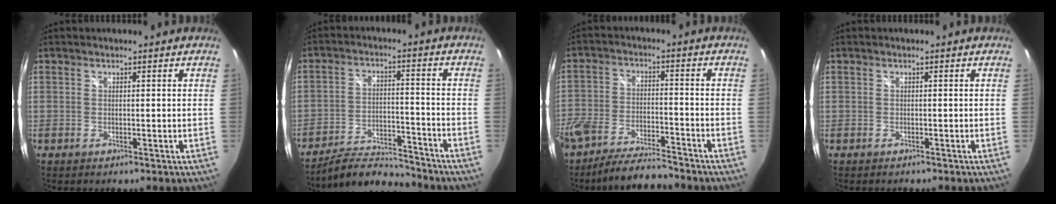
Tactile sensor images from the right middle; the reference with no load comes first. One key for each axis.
{"total": 10.0, "fx": -9.8, "fy": 1.0, "fz": 1.9, "tx": -0.055, "ty": 0.002, "tz": -0.163}
{"total": 11.2, "fx": -9.4, "fy": 2.8, "fz": 5.3, "tx": -0.130, "ty": -0.012, "tz": -0.166}
{"total": 0.0}